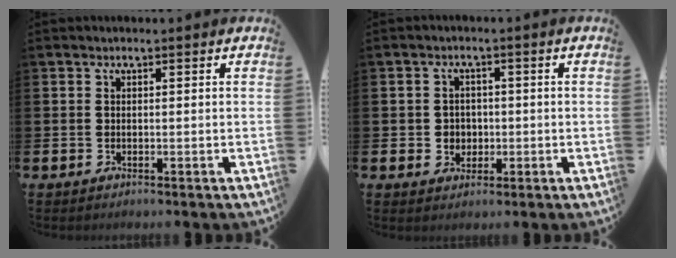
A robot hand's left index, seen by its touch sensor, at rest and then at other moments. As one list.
[{"total": 2.6, "force": [0.0, 2.5, 0.6], "torque": [0.000, 0.000, -0.009]}]